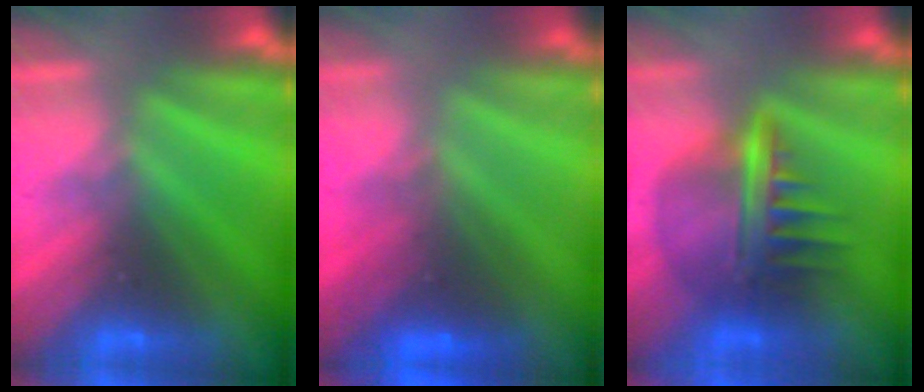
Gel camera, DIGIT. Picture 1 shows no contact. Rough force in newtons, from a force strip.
{"total": 2.5}
{"total": 8.6}